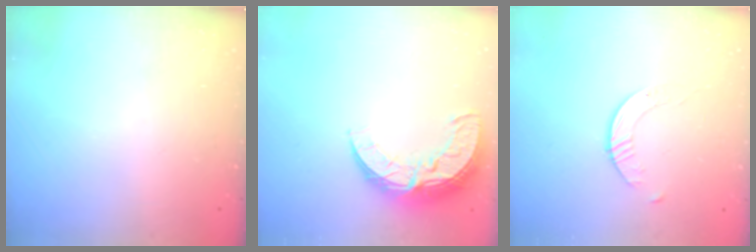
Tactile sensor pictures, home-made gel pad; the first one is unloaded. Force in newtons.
{"total": 11.4, "press": 11.3, "slide": 0.8}
{"total": 1.7, "press": 1.7, "slide": 0.2}